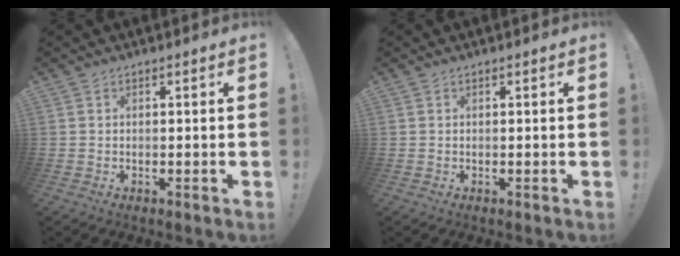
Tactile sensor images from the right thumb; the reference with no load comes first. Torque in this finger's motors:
{"motor_torque": [-0.02, 0.02, -0.09, 0.09, 0.02]}